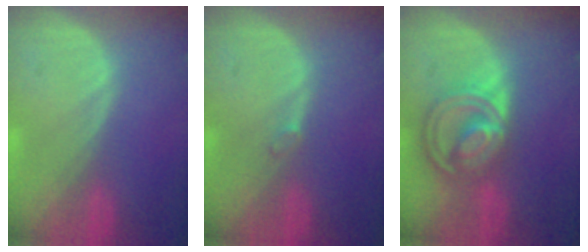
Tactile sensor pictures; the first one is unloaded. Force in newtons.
{"total": 0.7, "press": 0.7, "slide": 0.2}
{"total": 8.6, "press": 7.3, "slide": 4.6}